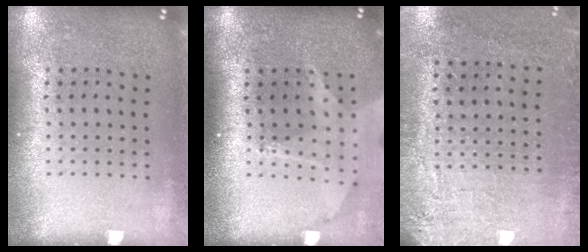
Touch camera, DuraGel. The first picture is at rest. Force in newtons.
{"total": 1.7, "press": 1.5, "slide": 0.9}
{"total": 2.7, "press": 2.4, "slide": 1.3}